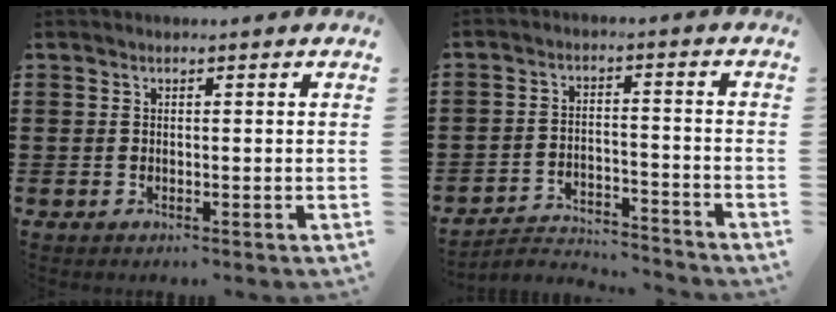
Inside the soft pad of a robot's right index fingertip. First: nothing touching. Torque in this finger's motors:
{"motor_torque": [0.17, 1.43, -1.05, -0.21]}